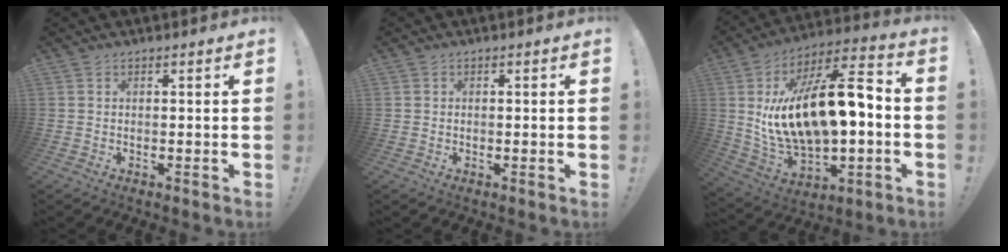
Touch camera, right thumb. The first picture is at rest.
{"total": 0.7, "force": [0.2, 0.6, 0.2], "torque": [-0.004, 0.003, 0.004]}
{"total": 23.4, "force": [2.3, 11.5, 20.3], "torque": [-0.362, -0.014, 0.046]}